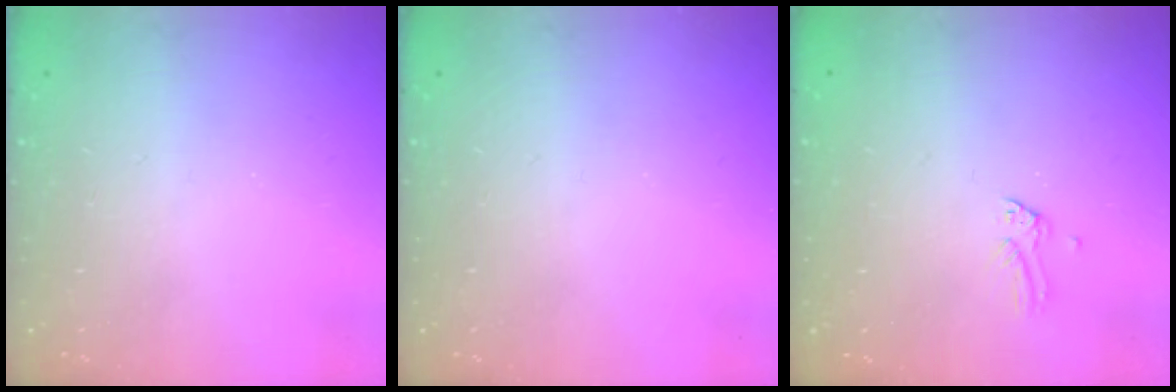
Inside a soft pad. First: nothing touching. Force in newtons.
{"total": 0.0}
{"total": 0.0}